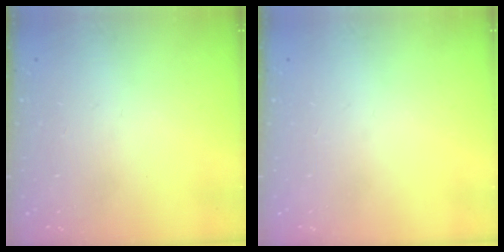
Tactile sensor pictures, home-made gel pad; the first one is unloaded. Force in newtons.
{"total": 0.0}